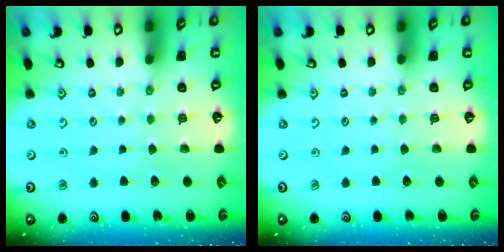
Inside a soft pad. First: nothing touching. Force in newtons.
{"total": 0.0}